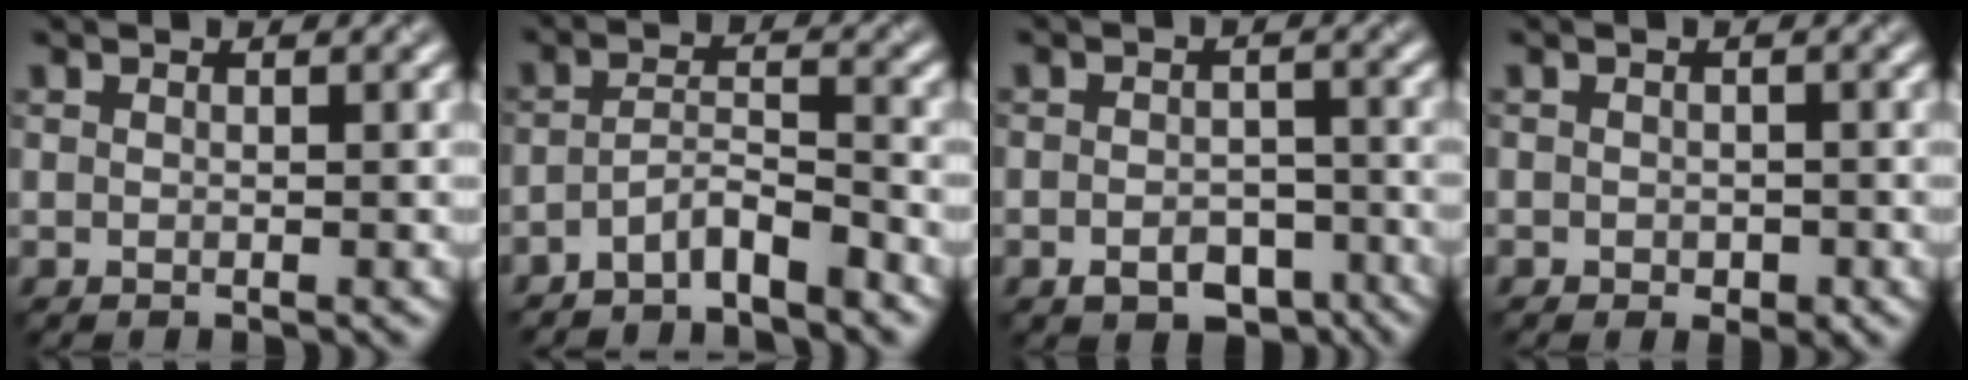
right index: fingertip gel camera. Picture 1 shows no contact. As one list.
[{"total": 3.6, "force": [-3.4, 0.1, 1.1], "torque": [-0.025, 0.011, -0.060]}, {"total": 3.7, "force": [-2.9, 1.7, 1.7], "torque": [-0.026, 0.002, -0.031]}, {"total": 1.0, "force": [-0.9, 0.4, 0.2], "torque": [-0.008, 0.004, 0.001]}]